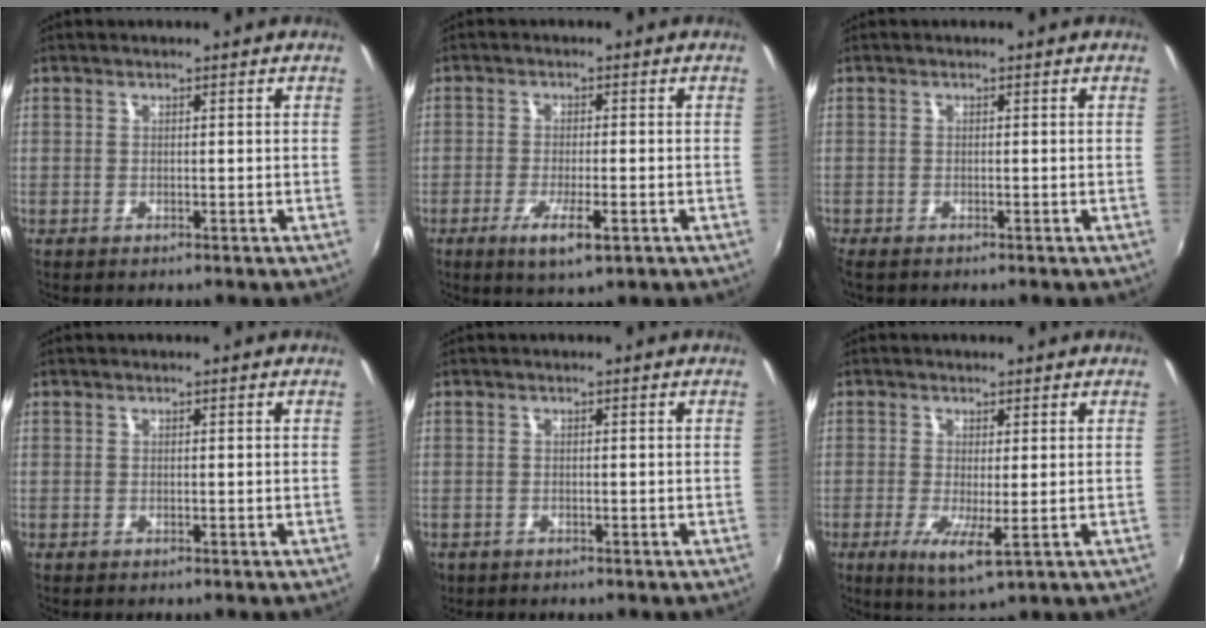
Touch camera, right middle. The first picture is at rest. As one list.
[{"total": 6.1, "force": [-2.9, 1.1, 5.2], "torque": [-0.107, -0.015, -0.050]}, {"total": 1.0, "force": [-0.8, 0.3, 0.4], "torque": [-0.011, -0.004, -0.016]}, {"total": 0.0}, {"total": 1.7, "force": [-1.0, 1.3, 0.6], "torque": [-0.017, -0.005, -0.016]}, {"total": 5.5, "force": [-1.1, 0.7, 5.4], "torque": [-0.106, -0.018, -0.019]}]